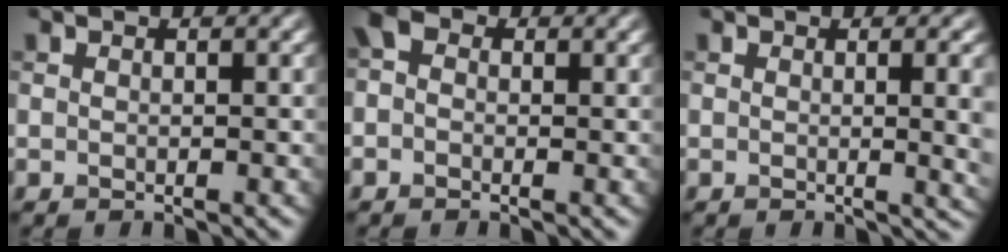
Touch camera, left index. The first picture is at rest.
{"total": 2.0, "force": [0.1, 1.7, 1.2], "torque": [-0.023, 0.008, -0.010]}
{"total": 5.0, "force": [0.2, 1.8, 4.7], "torque": [-0.033, 0.000, 0.007]}